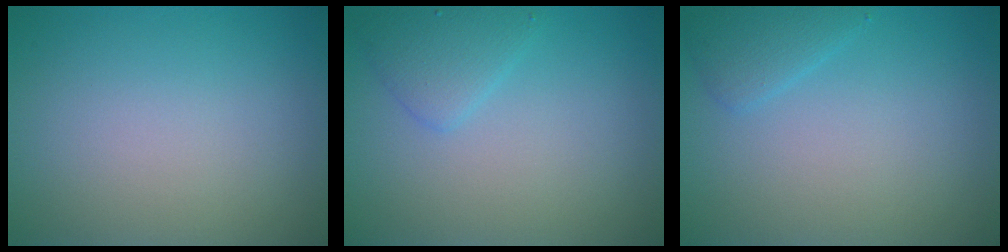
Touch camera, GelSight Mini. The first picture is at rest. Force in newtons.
{"total": 2.1, "press": 2.1, "slide": 0.0}
{"total": 1.7, "press": 1.7, "slide": 0.1}